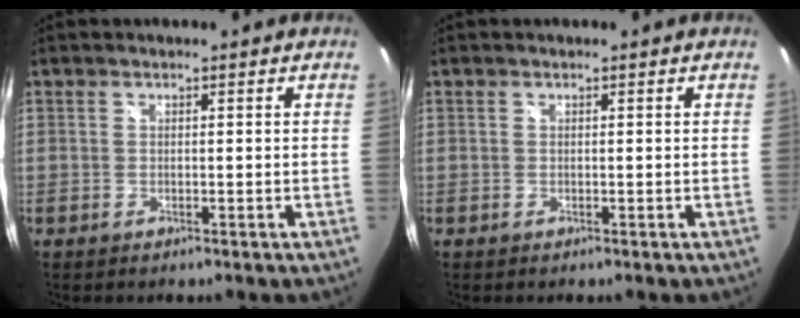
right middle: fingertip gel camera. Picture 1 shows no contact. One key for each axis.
{"total": 0.0}